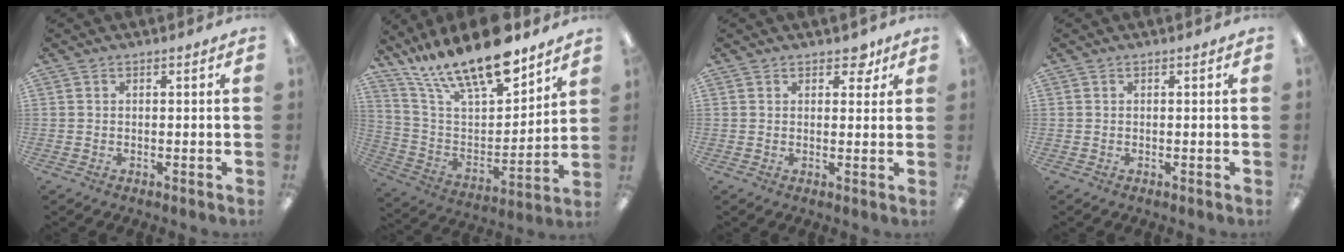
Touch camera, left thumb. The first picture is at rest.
{"total": 20.5, "force": [16.5, 5.8, 10.6], "torque": [-0.198, -0.113, 0.288]}
{"total": 3.8, "force": [2.5, 2.3, 1.7], "torque": [-0.007, -0.008, 0.039]}
{"total": 0.0}